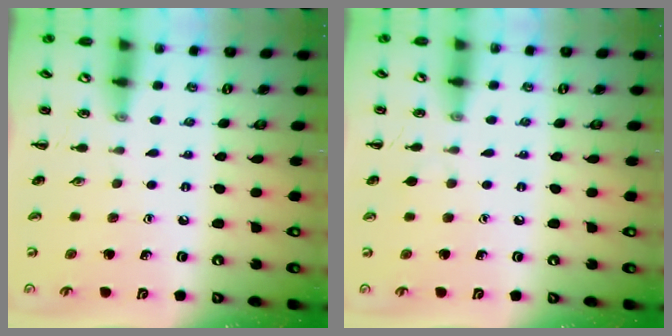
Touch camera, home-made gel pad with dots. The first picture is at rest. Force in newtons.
{"total": 3.3, "press": 3.1, "slide": 1.1}